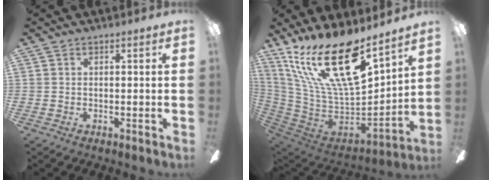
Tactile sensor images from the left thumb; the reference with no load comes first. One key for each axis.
{"total": 26.1, "fx": 15.8, "fy": 9.6, "fz": 18.4, "tx": -0.352, "ty": -0.101, "tz": 0.280}